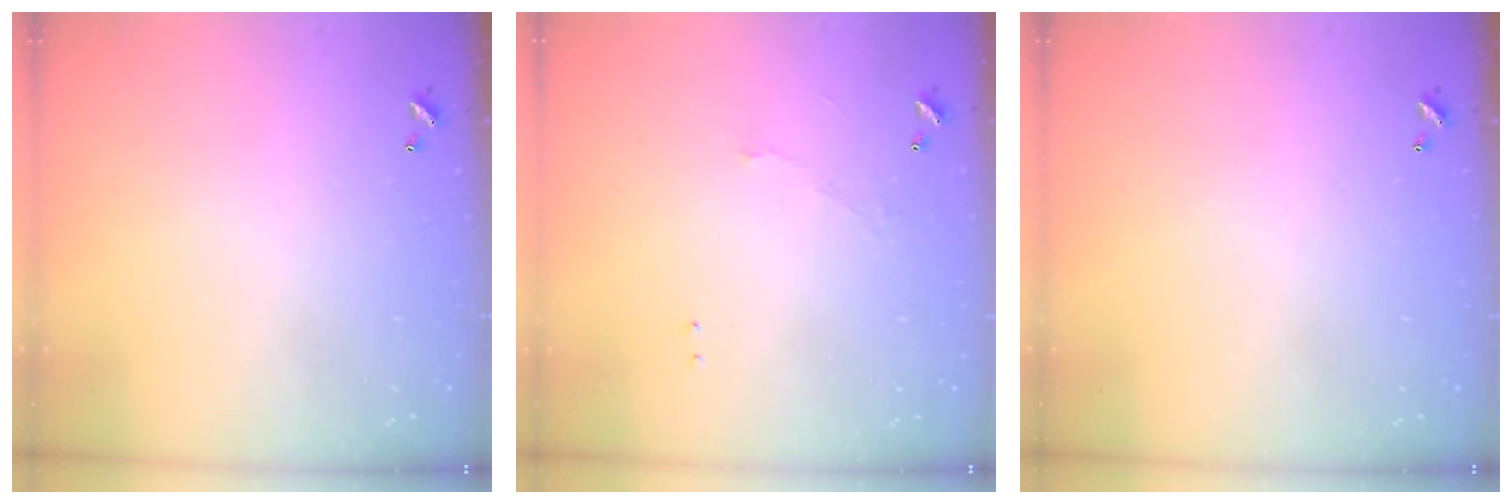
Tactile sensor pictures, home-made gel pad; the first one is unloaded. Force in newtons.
{"total": 1.4, "press": 1.3, "slide": 0.5}
{"total": 0.0}